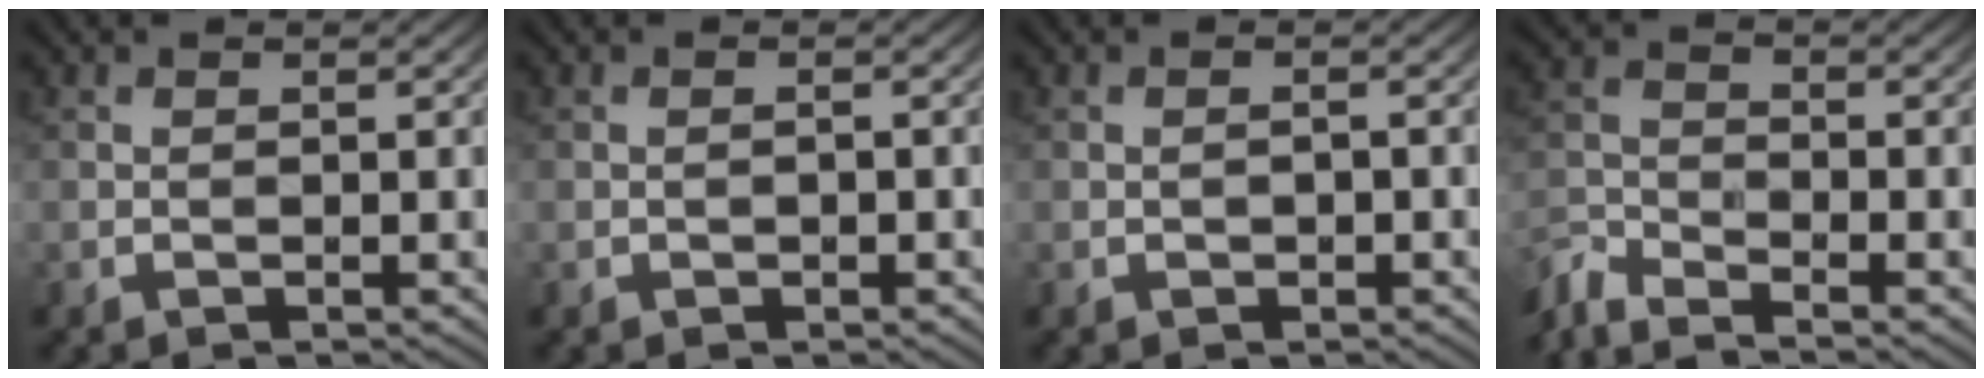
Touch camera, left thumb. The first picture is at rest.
{"total": 0.7, "force": [-0.3, 0.3, 0.5], "torque": [-0.008, 0.002, -0.005]}
{"total": 1.0, "force": [-0.4, 0.6, 0.7], "torque": [-0.012, 0.003, -0.008]}
{"total": 5.5, "force": [-4.8, 1.2, 2.2], "torque": [-0.057, -0.015, -0.108]}